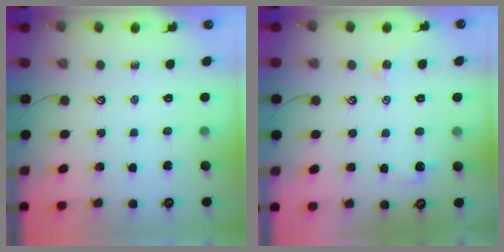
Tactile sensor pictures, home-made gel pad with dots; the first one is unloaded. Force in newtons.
{"total": 1.0, "press": 0.9, "slide": 0.5}